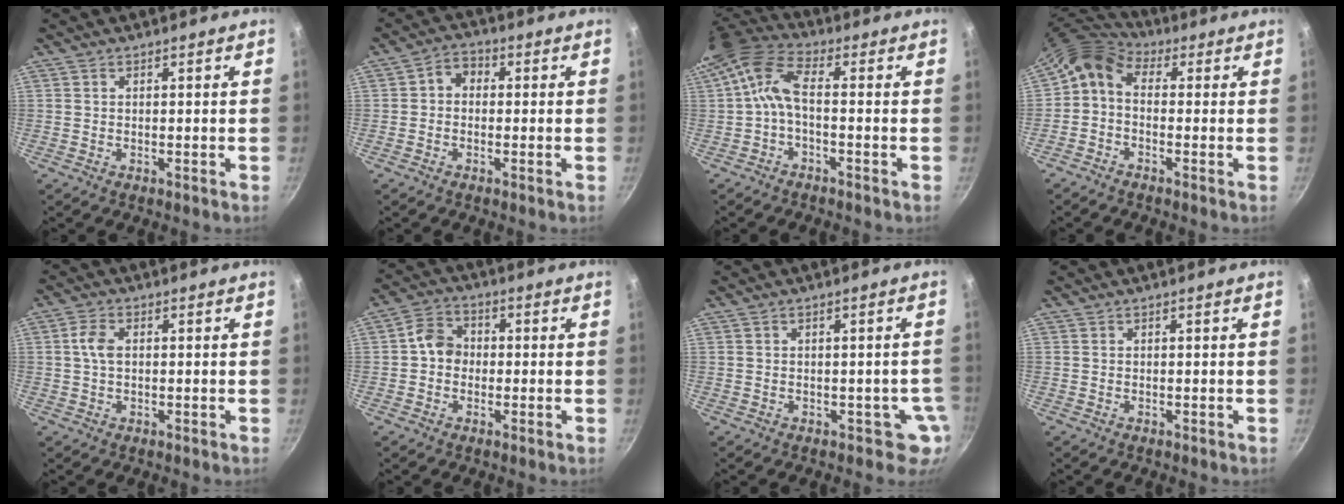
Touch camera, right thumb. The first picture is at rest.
{"total": 3.7, "force": [0.0, 3.0, 2.2], "torque": [-0.025, 0.008, -0.013]}
{"total": 7.8, "force": [-0.7, 3.6, 6.9], "torque": [-0.156, 0.033, -0.028]}
{"total": 7.2, "force": [0.3, 5.3, 4.9], "torque": [-0.099, 0.029, -0.015]}
{"total": 3.9, "force": [0.5, 2.5, 3.0], "torque": [-0.059, 0.008, 0.006]}
{"total": 5.8, "force": [-0.2, 4.9, 3.1], "torque": [-0.027, 0.017, -0.017]}
{"total": 3.0, "force": [-0.7, 2.4, 1.6], "torque": [0.016, 0.016, 0.000]}
{"total": 0.0}